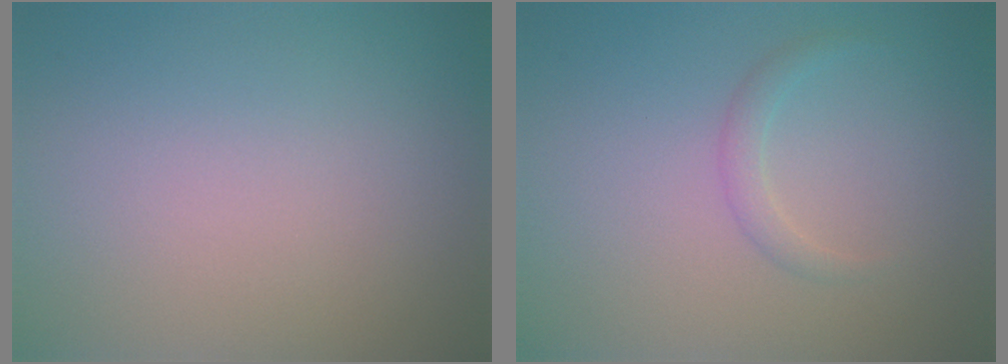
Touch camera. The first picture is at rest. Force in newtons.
{"total": 1.2, "press": 1.2, "slide": 0.1}